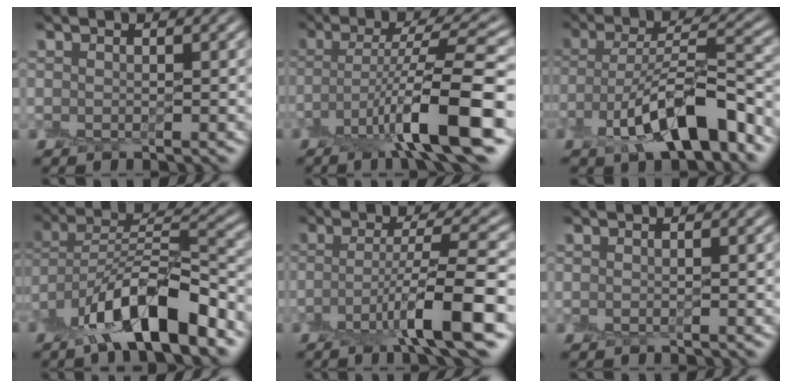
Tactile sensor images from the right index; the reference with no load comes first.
{"total": 9.3, "force": [-4.0, 1.4, 8.2], "torque": [-0.131, 0.012, -0.072]}
{"total": 9.0, "force": [-4.8, 3.4, 6.8], "torque": [-0.121, 0.005, -0.082]}
{"total": 10.6, "force": [-6.9, 3.5, 7.3], "torque": [-0.116, 0.012, -0.134]}
{"total": 6.8, "force": [-3.0, 0.7, 6.1], "torque": [-0.095, 0.009, -0.061]}
{"total": 0.0}